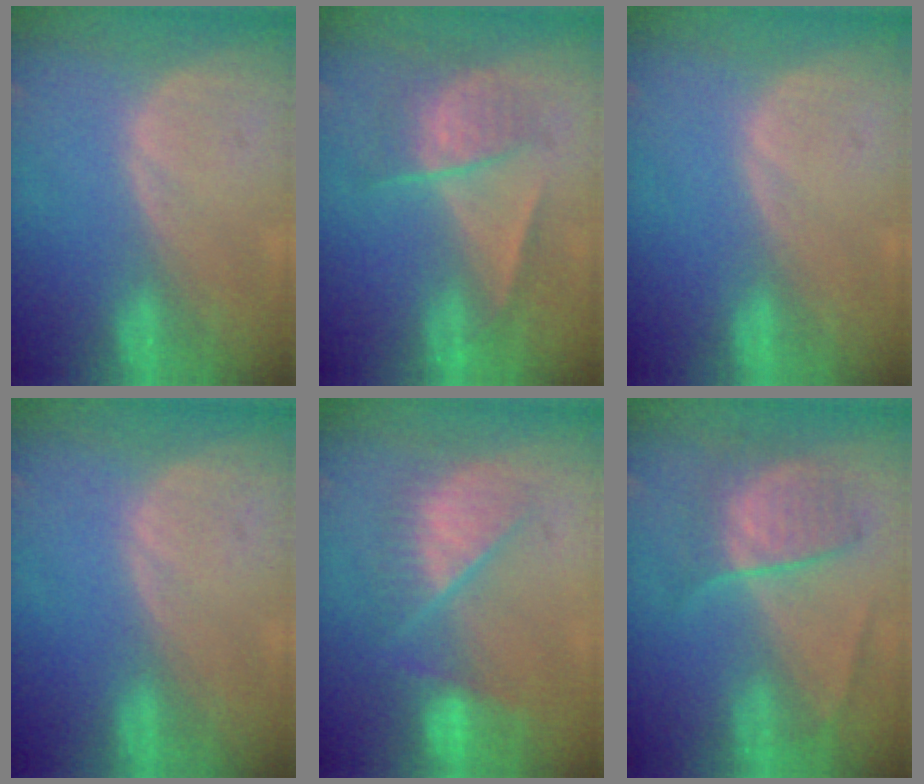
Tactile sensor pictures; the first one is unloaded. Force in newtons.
{"total": 6.9, "press": 5.9, "slide": 3.6}
{"total": 0.0}
{"total": 0.0}
{"total": 9.6, "press": 8.3, "slide": 4.8}
{"total": 6.7, "press": 6.7, "slide": 0.6}